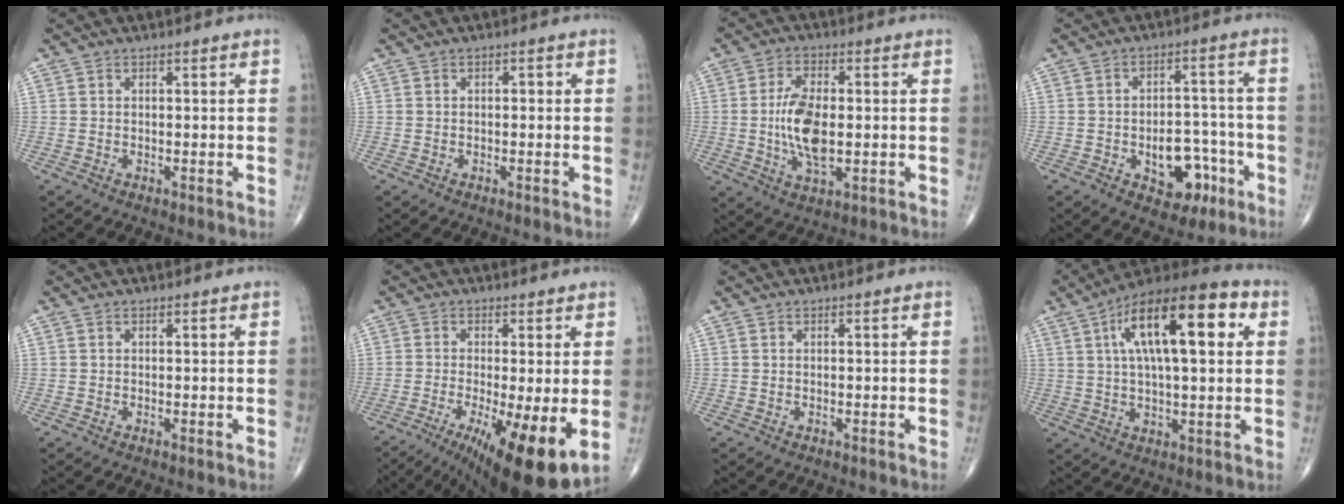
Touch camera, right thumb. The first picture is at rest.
{"total": 1.0, "force": [0.1, 0.6, 0.8], "torque": [-0.007, 0.003, -0.002]}
{"total": 10.3, "force": [-0.4, 4.9, 9.0], "torque": [-0.171, -0.004, -0.007]}
{"total": 10.4, "force": [-4.1, 6.6, 6.9], "torque": [-0.057, 0.038, -0.050]}
{"total": 0.0}
{"total": 14.8, "force": [-4.4, 3.2, 13.7], "torque": [-0.196, -0.024, -0.058]}
{"total": 0.0}
{"total": 20.8, "force": [6.2, 7.9, 18.2], "torque": [-0.286, 0.016, 0.090]}